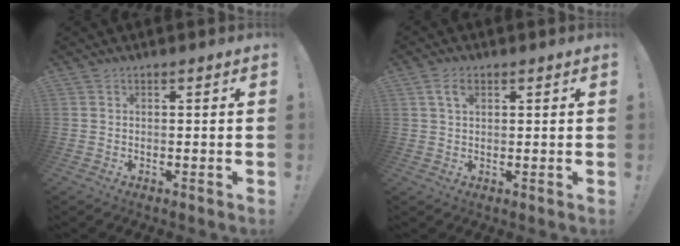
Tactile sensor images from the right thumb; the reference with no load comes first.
{"total": 3.7, "force": [1.6, 2.1, 2.6], "torque": [-0.046, 0.001, 0.029]}